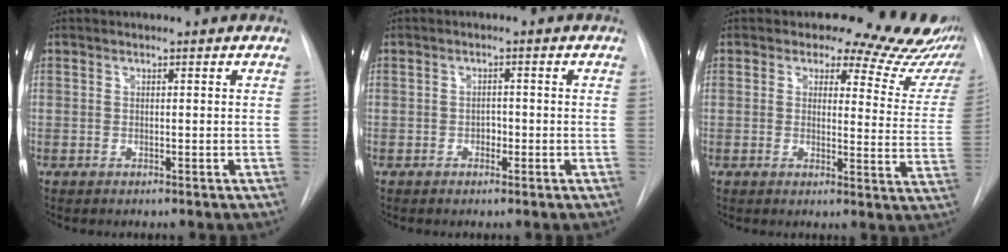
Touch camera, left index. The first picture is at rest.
{"total": 1.3, "force": [-0.5, 0.9, 0.8], "torque": [-0.009, 0.005, -0.009]}
{"total": 15.8, "force": [14.1, 6.0, 3.8], "torque": [-0.005, -0.055, 0.119]}